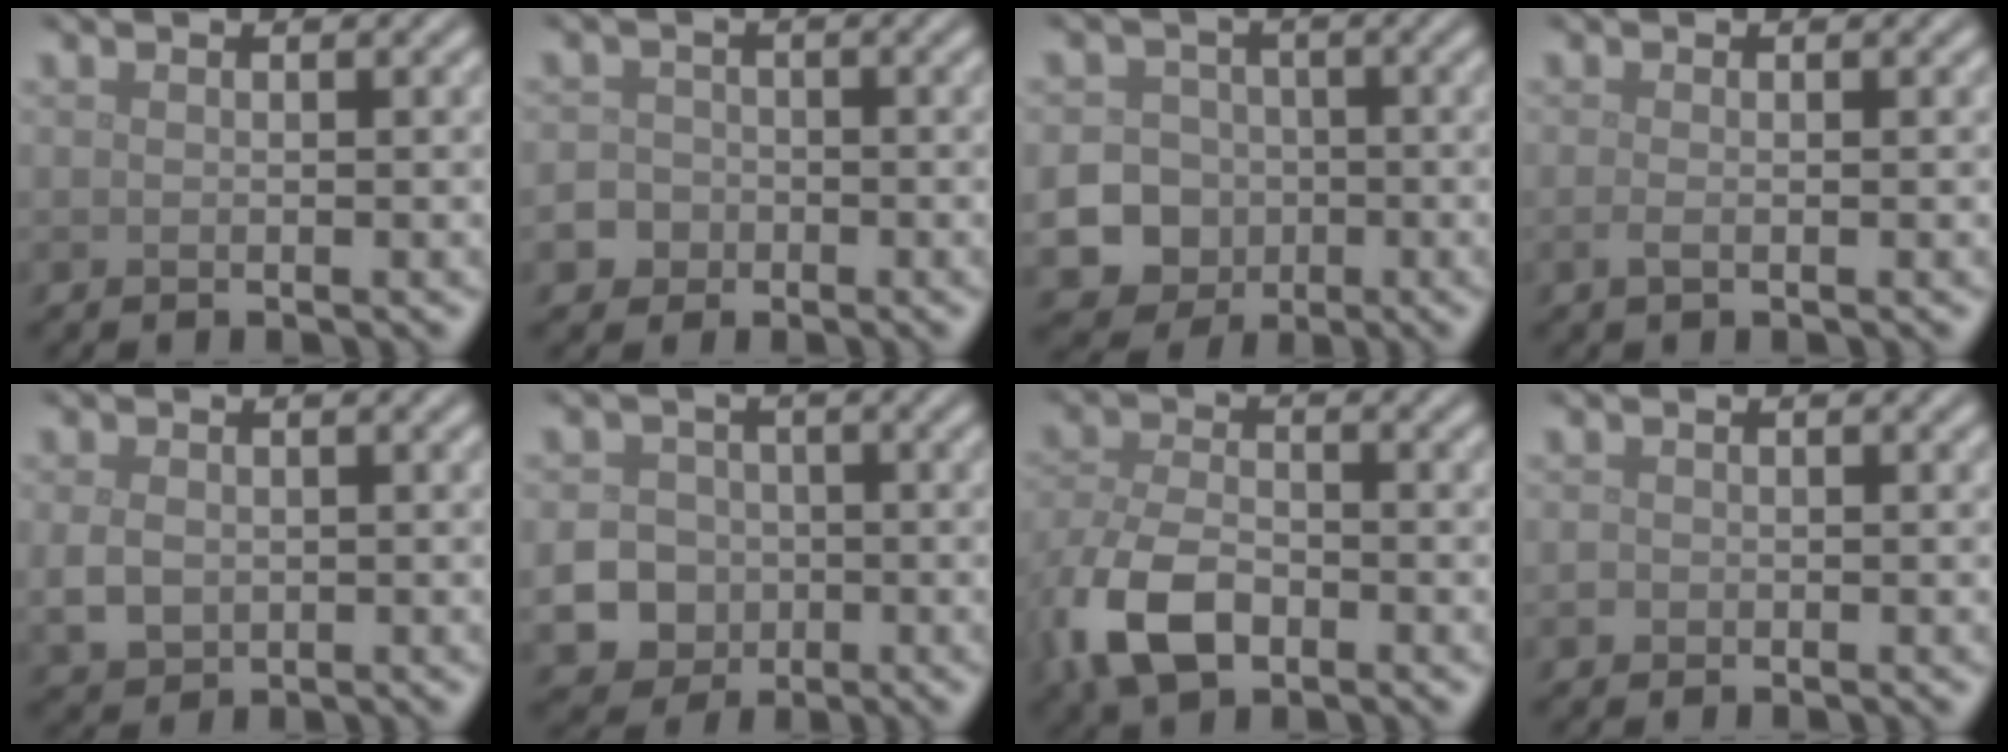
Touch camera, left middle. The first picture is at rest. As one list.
[{"total": 4.0, "force": [-2.0, 3.4, 0.8], "torque": [0.002, -0.003, -0.048]}, {"total": 15.6, "force": [-5.5, 14.3, 3.2], "torque": [-0.091, -0.042, -0.114]}, {"total": 0.9, "force": [-0.2, 0.3, 0.8], "torque": [-0.017, -0.003, -0.007]}, {"total": 2.7, "force": [-0.1, 2.2, 1.6], "torque": [-0.037, -0.004, -0.002]}, {"total": 11.4, "force": [-3.8, 10.4, 2.8], "torque": [-0.063, -0.034, -0.092]}, {"total": 6.9, "force": [-3.2, 4.1, 4.5], "torque": [-0.107, -0.007, -0.071]}, {"total": 0.6, "force": [-0.2, 0.5, 0.1], "torque": [0.001, -0.004, -0.005]}]